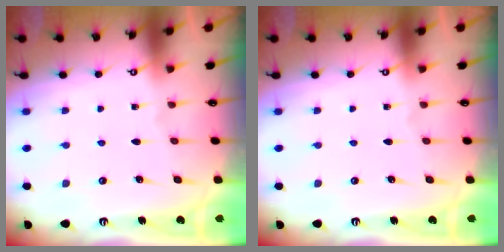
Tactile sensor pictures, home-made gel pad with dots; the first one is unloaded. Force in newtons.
{"total": 0.0}